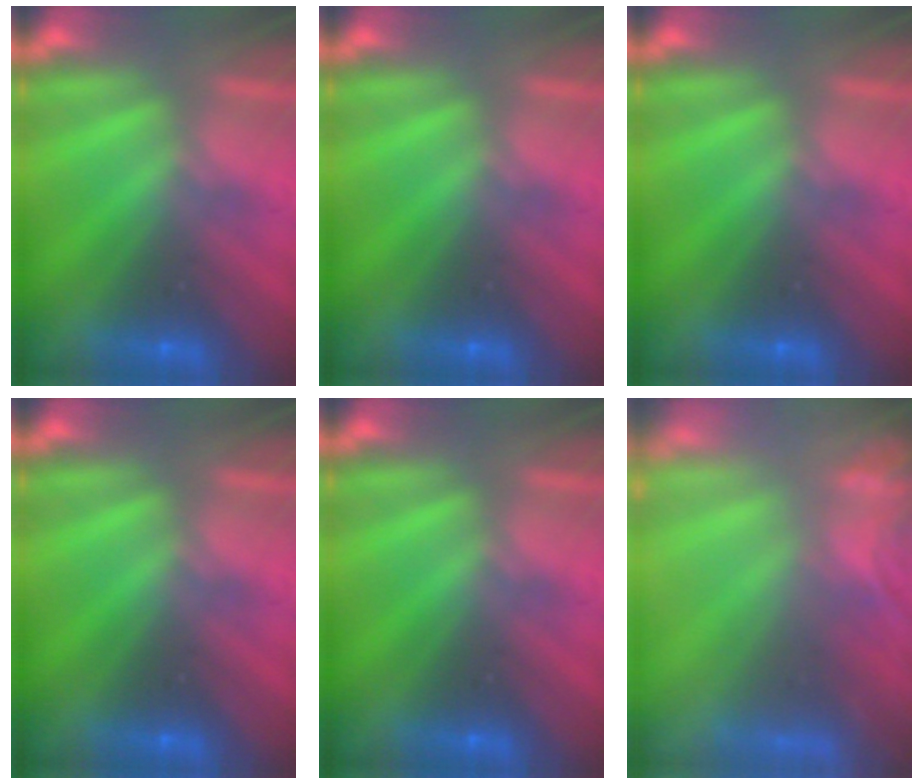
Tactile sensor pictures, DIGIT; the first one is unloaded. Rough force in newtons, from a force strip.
{"total": 0.0}
{"total": 0.0}
{"total": 0.0}
{"total": 0.0}
{"total": 6.9}